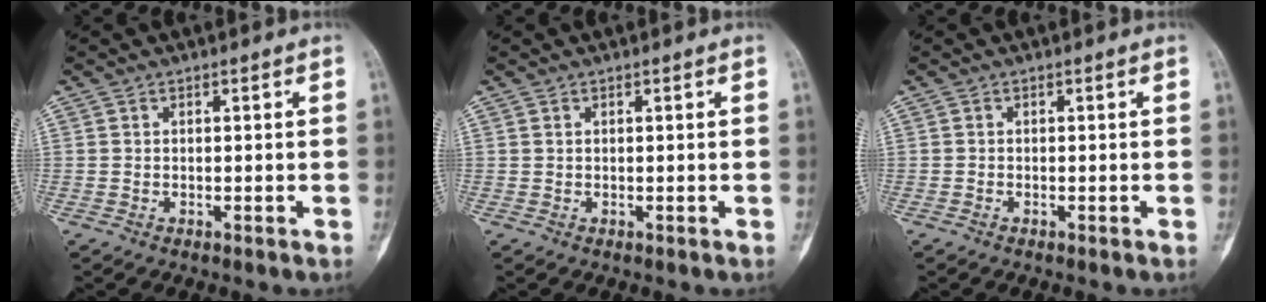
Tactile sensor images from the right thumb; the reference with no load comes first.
{"total": 0.0}
{"total": 0.0}